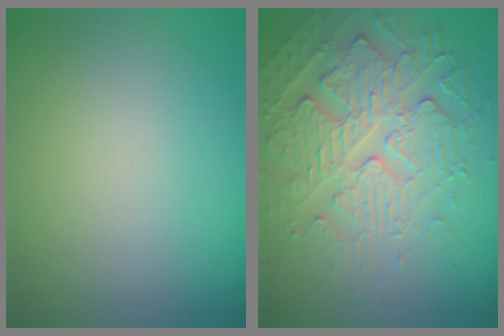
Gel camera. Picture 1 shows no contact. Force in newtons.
{"total": 4.8, "press": 4.2, "slide": 2.4}